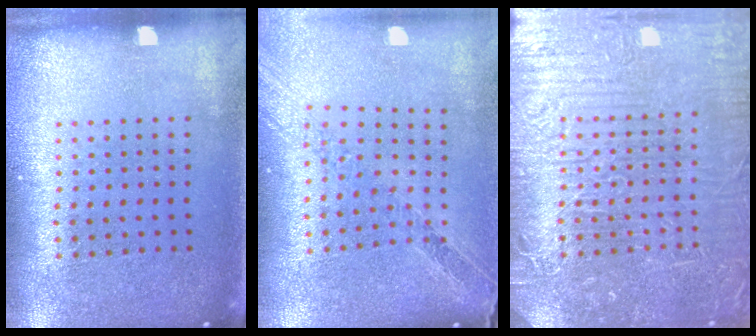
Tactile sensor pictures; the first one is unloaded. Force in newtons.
{"total": 1.1, "press": 1.0, "slide": 0.0}
{"total": 7.8, "press": 7.7, "slide": 1.0}